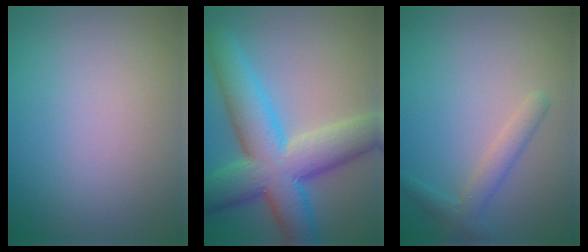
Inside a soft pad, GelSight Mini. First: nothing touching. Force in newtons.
{"total": 10.8, "press": 10.8, "slide": 0.4}
{"total": 2.2, "press": 2.2, "slide": 0.1}